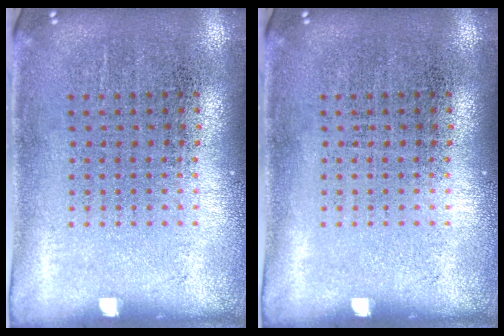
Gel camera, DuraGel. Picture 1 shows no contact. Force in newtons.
{"total": 0.0}